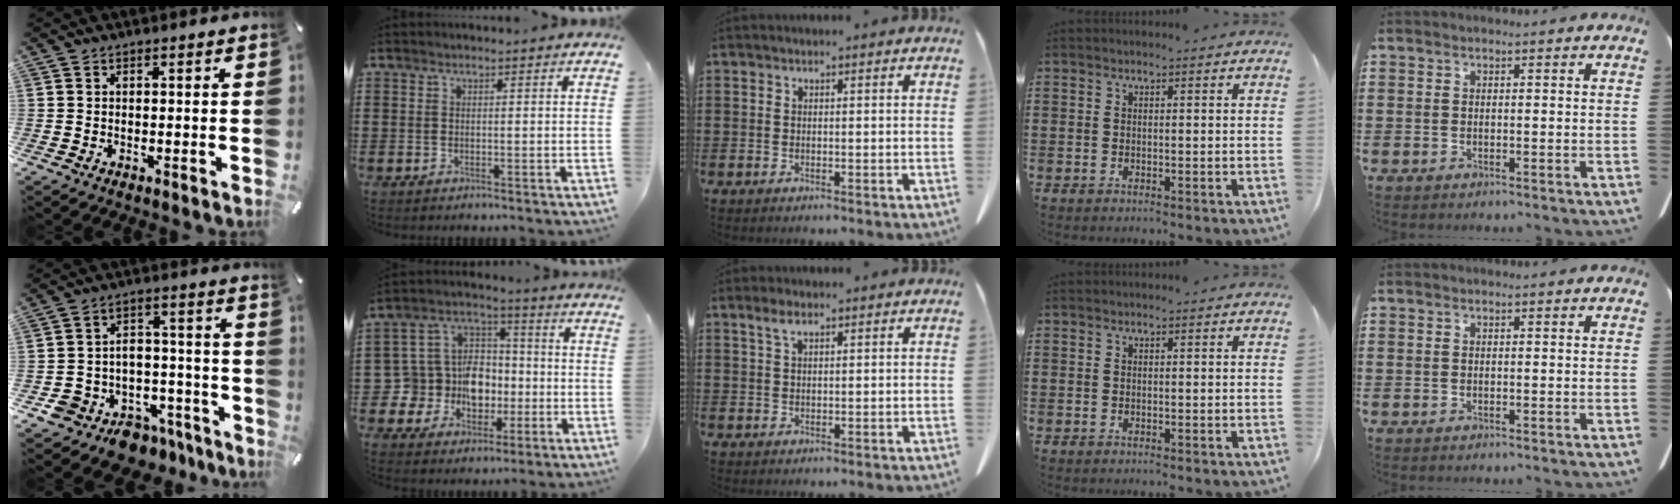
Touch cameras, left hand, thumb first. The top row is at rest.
{"thumb": {"total": 10.2, "force": [-7.4, 6.8, 1.6], "torque": [-0.007, 0.050, -0.122]}, "index": {"total": 9.8, "force": [-2.0, 9.2, 3.0], "torque": [-0.106, 0.005, -0.032]}, "middle": {"total": 2.5, "force": [1.5, 0.8, 1.9], "torque": [-0.042, 0.003, 0.026]}}